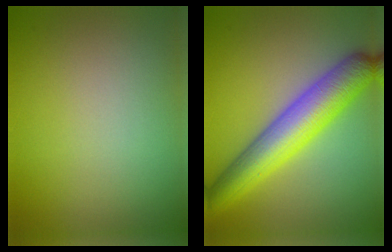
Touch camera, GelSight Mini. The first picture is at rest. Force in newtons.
{"total": 7.9, "press": 7.9, "slide": 0.1}